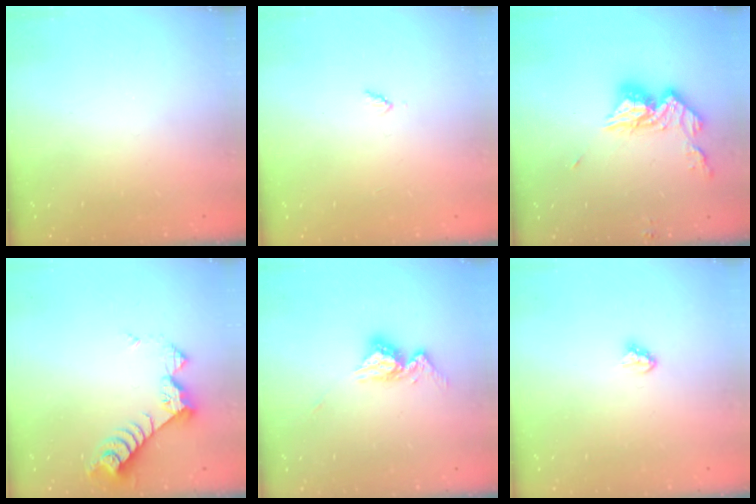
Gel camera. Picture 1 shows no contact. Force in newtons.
{"total": 3.0, "press": 3.0, "slide": 0.3}
{"total": 12.3, "press": 12.2, "slide": 1.0}
{"total": 8.6, "press": 8.5, "slide": 0.8}
{"total": 9.4, "press": 9.4, "slide": 0.8}
{"total": 3.4, "press": 3.4, "slide": 0.5}